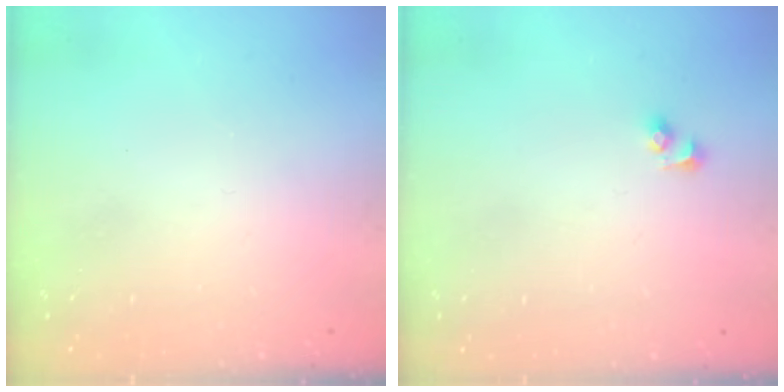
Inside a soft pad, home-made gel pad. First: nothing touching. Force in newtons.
{"total": 2.7, "press": 2.5, "slide": 1.2}